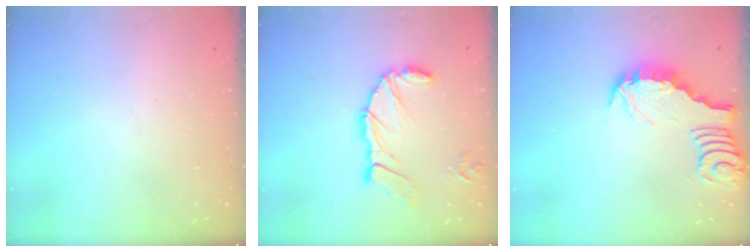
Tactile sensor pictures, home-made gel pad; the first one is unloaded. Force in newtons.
{"total": 13.4, "press": 13.2, "slide": 1.7}
{"total": 3.2, "press": 3.2, "slide": 0.4}